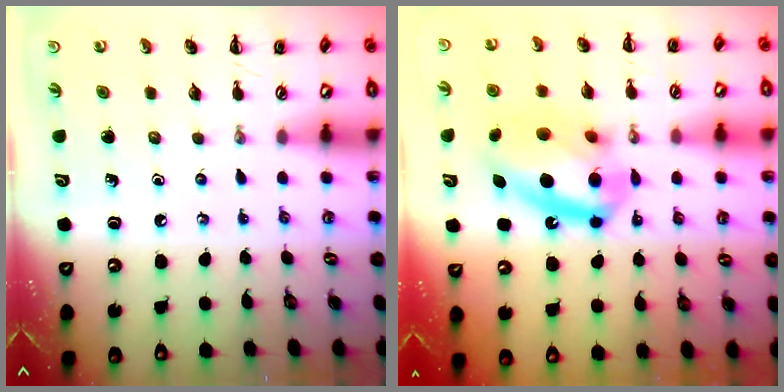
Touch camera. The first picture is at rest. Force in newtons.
{"total": 16.8, "press": 16.4, "slide": 3.5}